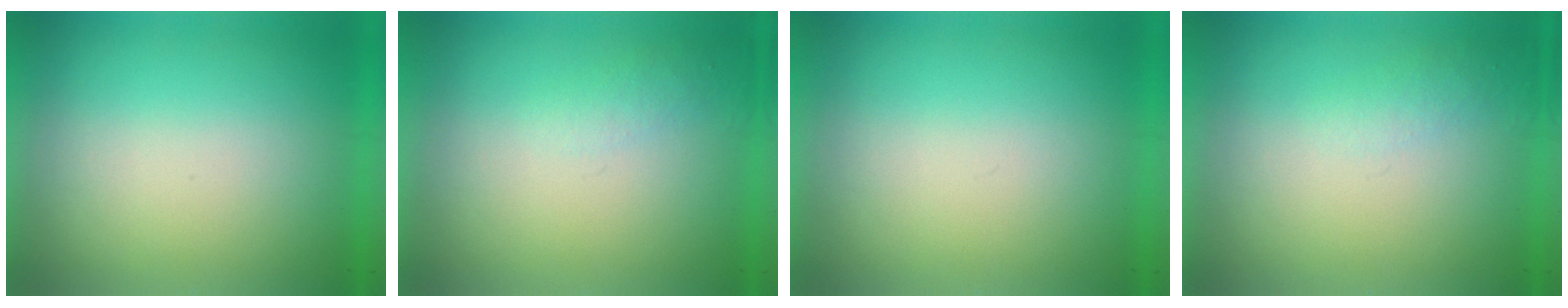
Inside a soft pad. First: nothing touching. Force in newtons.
{"total": 1.1}
{"total": 0.0}
{"total": 1.2}